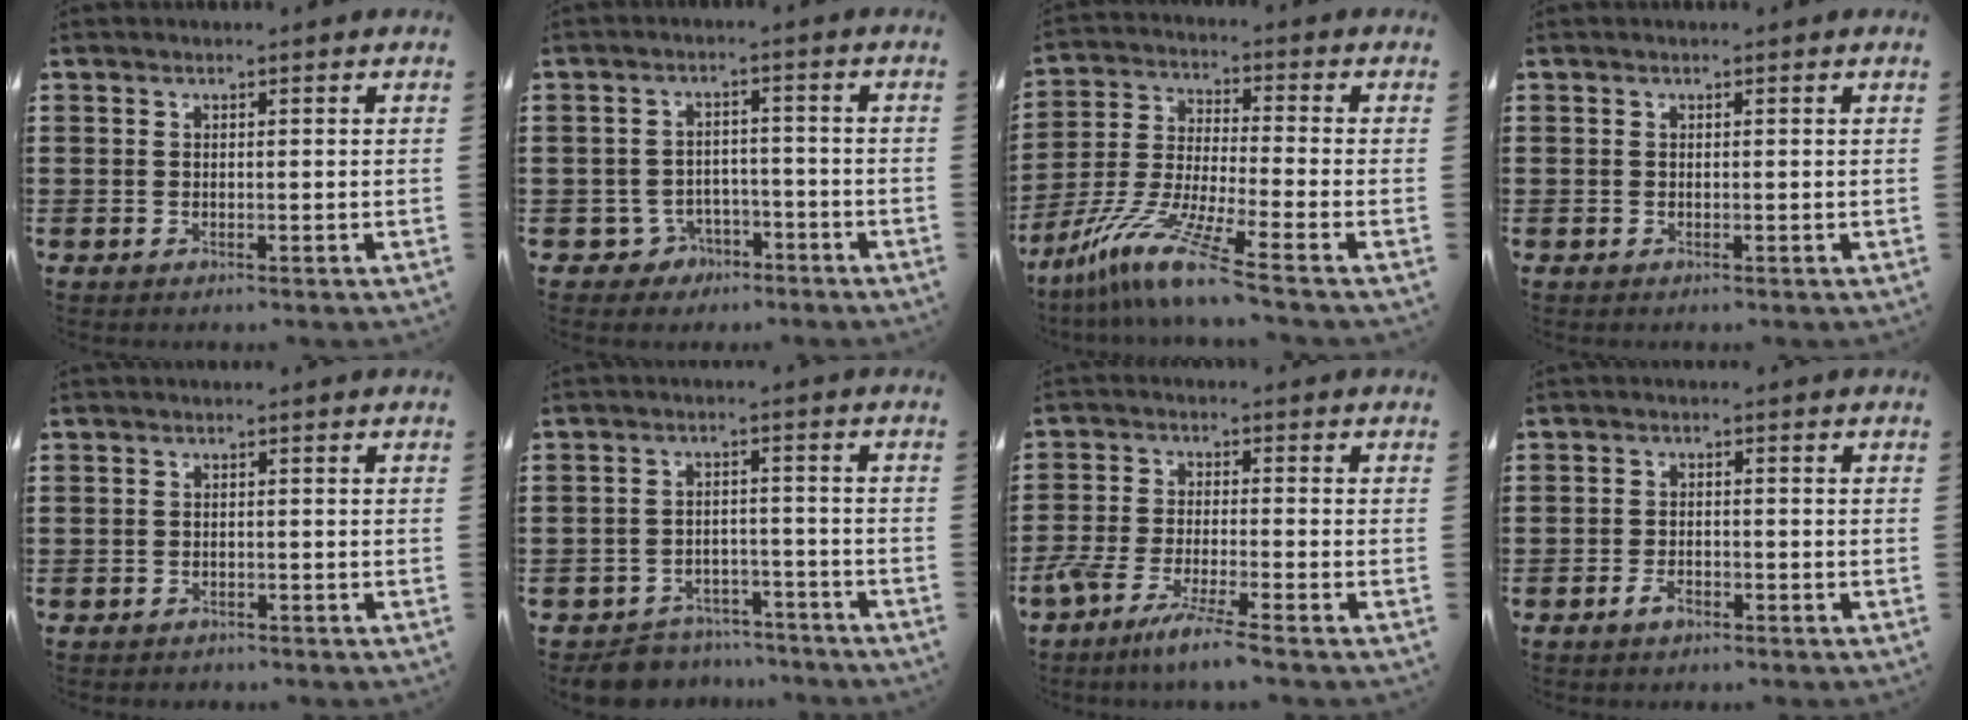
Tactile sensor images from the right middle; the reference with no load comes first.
{"total": 3.4, "force": [-2.7, 2.0, 0.6], "torque": [-0.028, 0.003, -0.061]}
{"total": 10.2, "force": [-7.6, 0.0, 6.9], "torque": [-0.155, -0.010, -0.157]}
{"total": 0.0}
{"total": 0.8, "force": [-0.7, 0.3, -0.1], "torque": [0.001, 0.002, -0.016]}
{"total": 5.4, "force": [-5.2, 1.2, 0.2], "torque": [-0.009, 0.016, -0.108]}
{"total": 6.2, "force": [-5.2, -0.4, 3.3], "torque": [-0.080, -0.024, -0.101]}
{"total": 2.3, "force": [-1.5, 0.9, 1.5], "torque": [-0.034, -0.002, -0.030]}